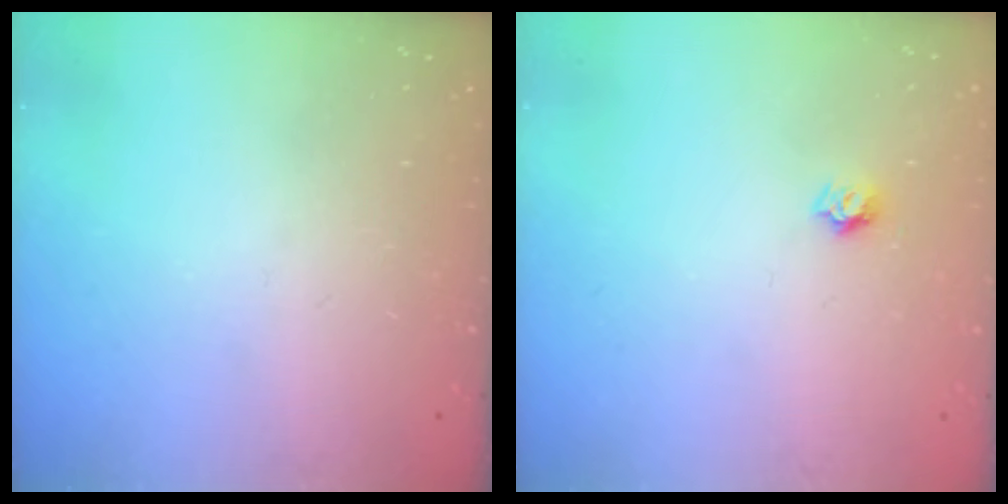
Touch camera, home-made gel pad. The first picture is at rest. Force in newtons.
{"total": 3.7, "press": 3.6, "slide": 0.2}